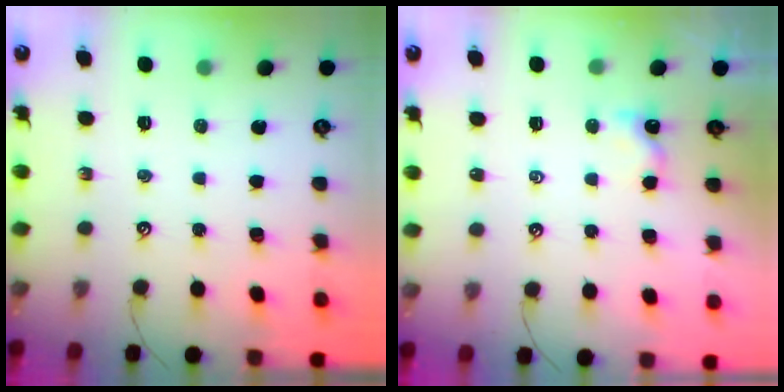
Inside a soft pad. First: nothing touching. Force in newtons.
{"total": 0.5, "press": 0.4, "slide": 0.3}